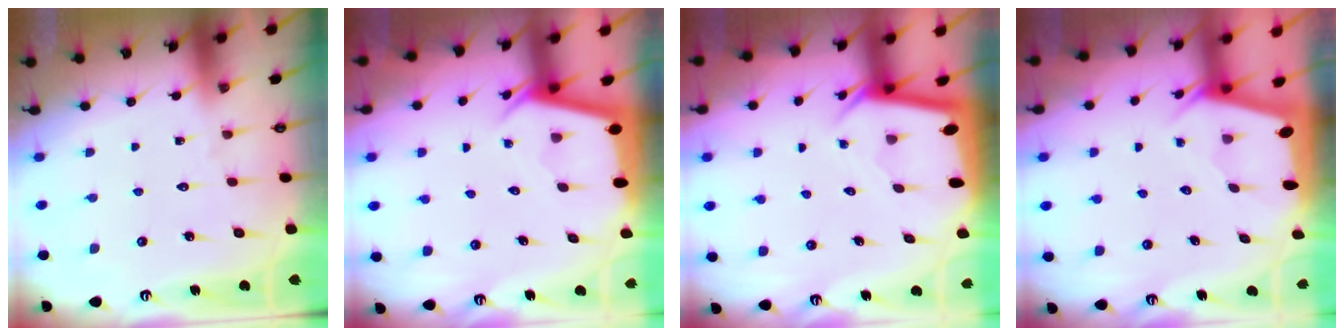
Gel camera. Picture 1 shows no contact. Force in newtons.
{"total": 2.8, "press": 2.8, "slide": 0.2}
{"total": 2.7, "press": 2.7, "slide": 0.2}
{"total": 2.9, "press": 2.9, "slide": 0.2}